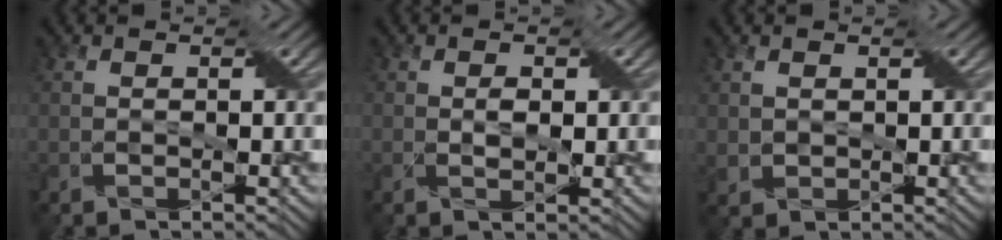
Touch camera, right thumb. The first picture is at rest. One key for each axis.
{"total": 1.7, "fx": 0.4, "fy": 1.0, "fz": 1.3, "tx": -0.024, "ty": -0.004, "tz": 0.007}
{"total": 1.8, "fx": 0.8, "fy": 1.5, "fz": 0.6, "tx": -0.023, "ty": -0.004, "tz": 0.018}